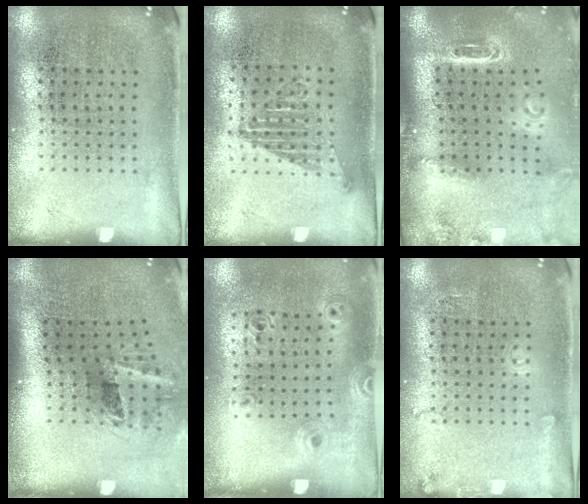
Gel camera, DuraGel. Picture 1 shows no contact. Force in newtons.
{"total": 1.1, "press": 1.0, "slide": 0.6}
{"total": 3.0, "press": 2.1, "slide": 2.1}
{"total": 2.2, "press": 1.3, "slide": 1.7}
{"total": 1.1, "press": 0.9, "slide": 0.6}
{"total": 1.3, "press": 1.3, "slide": 0.1}